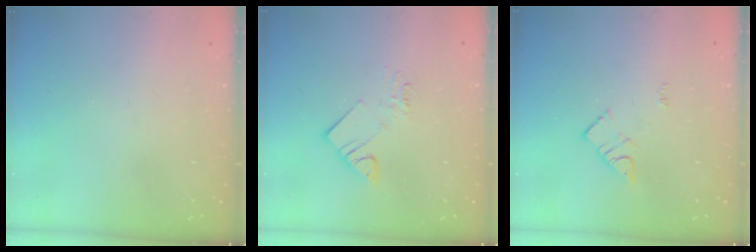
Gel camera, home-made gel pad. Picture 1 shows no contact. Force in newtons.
{"total": 7.5, "press": 7.5, "slide": 0.4}
{"total": 3.6, "press": 3.6, "slide": 0.4}